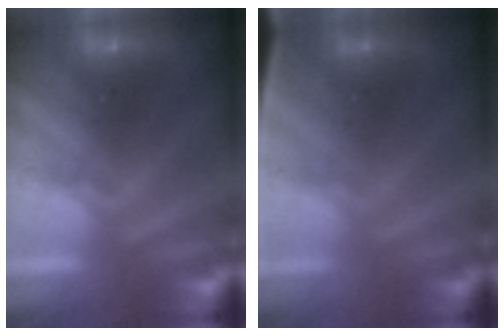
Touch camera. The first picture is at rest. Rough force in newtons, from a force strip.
{"total": 2.7}